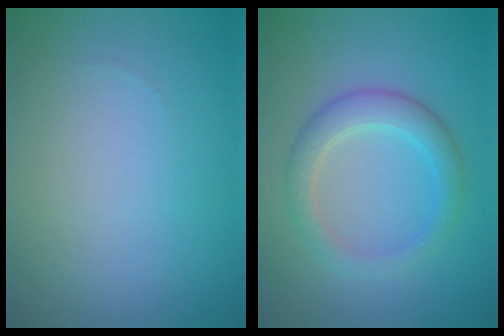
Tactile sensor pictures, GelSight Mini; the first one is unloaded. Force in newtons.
{"total": 3.5, "press": 3.4, "slide": 0.3}